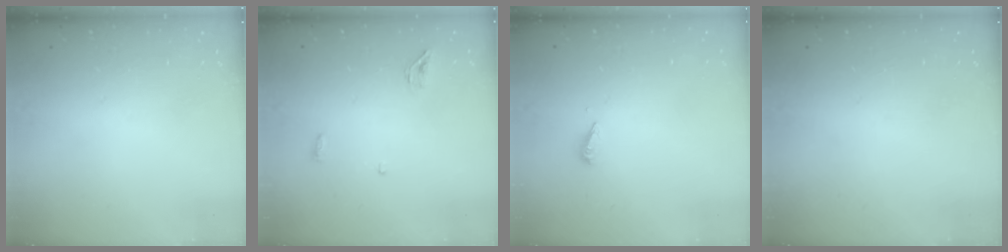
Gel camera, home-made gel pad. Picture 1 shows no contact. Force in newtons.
{"total": 3.7, "press": 3.6, "slide": 0.9}
{"total": 2.8, "press": 2.8, "slide": 0.2}
{"total": 0.0}